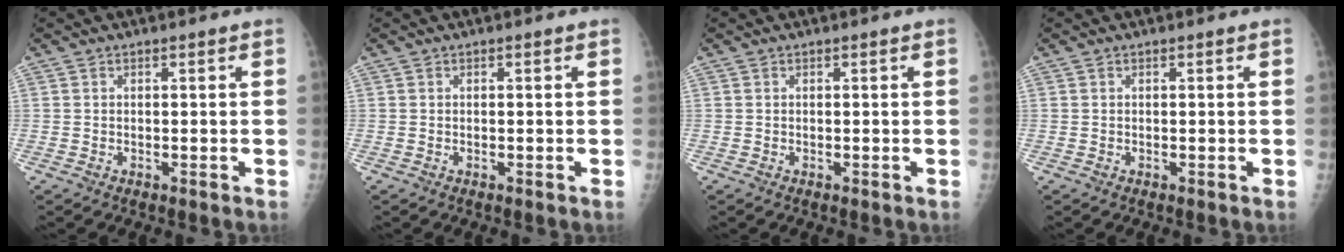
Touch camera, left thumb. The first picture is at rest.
{"total": 0.0}
{"total": 0.0}
{"total": 0.0}